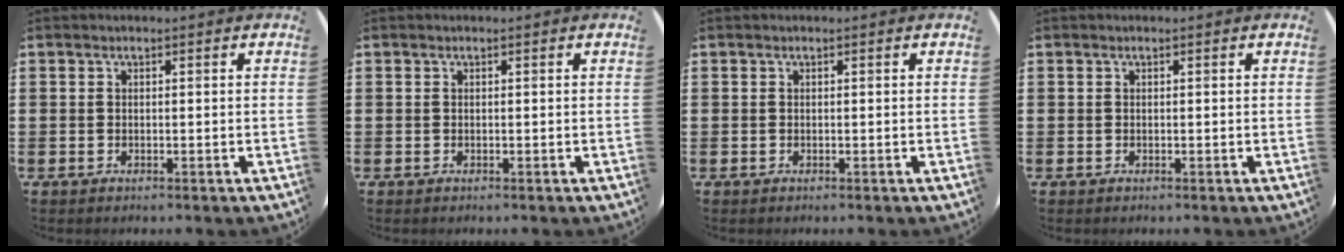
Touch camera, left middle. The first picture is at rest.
{"total": 0.0}
{"total": 0.0}
{"total": 0.0}